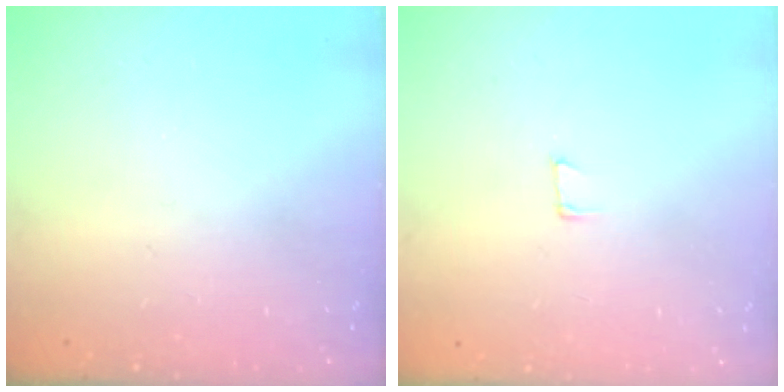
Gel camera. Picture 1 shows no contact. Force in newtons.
{"total": 4.3, "press": 4.3, "slide": 0.4}